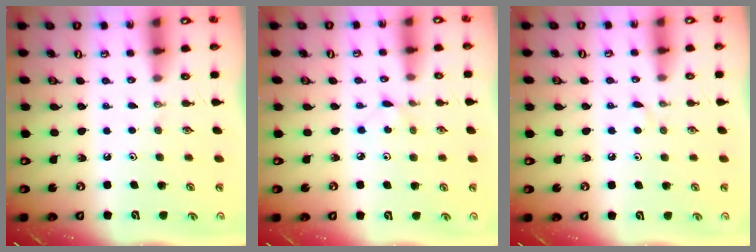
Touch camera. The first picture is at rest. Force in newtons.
{"total": 2.5, "press": 2.5, "slide": 0.3}
{"total": 3.3, "press": 3.2, "slide": 0.4}